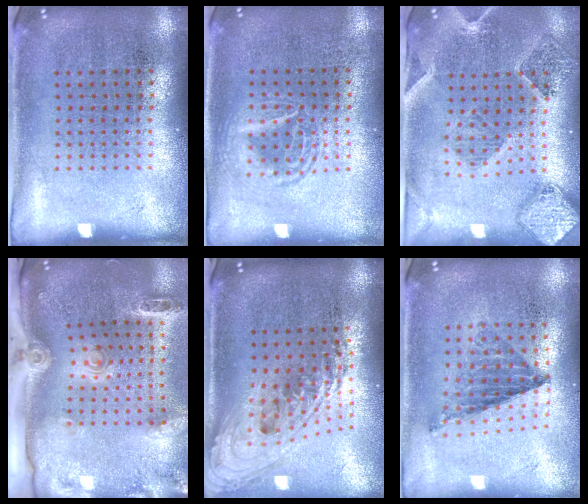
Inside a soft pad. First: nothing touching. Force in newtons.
{"total": 1.4, "press": 1.4, "slide": 0.1}
{"total": 1.5, "press": 1.5, "slide": 0.3}
{"total": 3.0, "press": 2.1, "slide": 2.2}
{"total": 2.3, "press": 1.7, "slide": 1.6}
{"total": 0.8, "press": 0.8, "slide": 0.1}